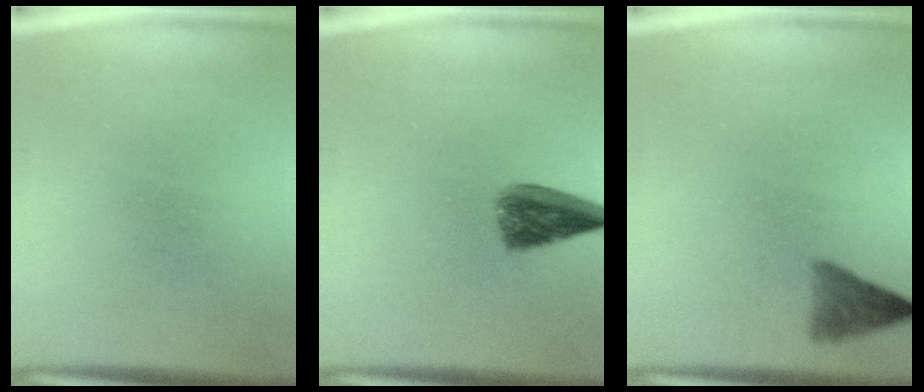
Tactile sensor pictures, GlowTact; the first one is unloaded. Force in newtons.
{"total": 5.4}
{"total": 2.8}